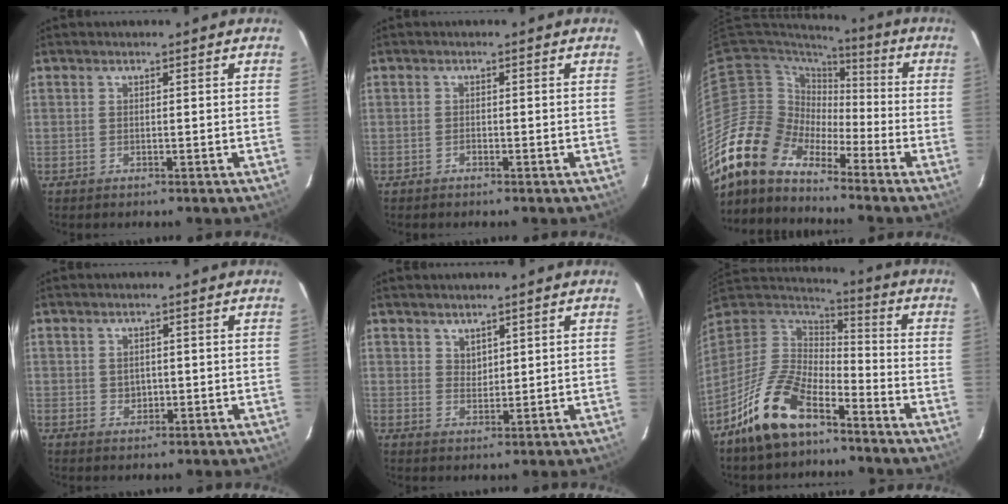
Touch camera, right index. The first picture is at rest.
{"total": 0.6, "force": [-0.5, 0.3, 0.1], "torque": [-0.001, 0.003, -0.010]}
{"total": 13.0, "force": [-10.8, 6.5, 3.0], "torque": [-0.061, 0.020, -0.218]}
{"total": 1.9, "force": [0.0, 1.9, 0.6], "torque": [-0.008, 0.002, 0.004]}
{"total": 2.4, "force": [1.9, 1.3, 0.4], "torque": [-0.001, 0.002, 0.036]}
{"total": 15.9, "force": [-10.6, 6.8, 9.6], "torque": [-0.208, -0.001, -0.199]}